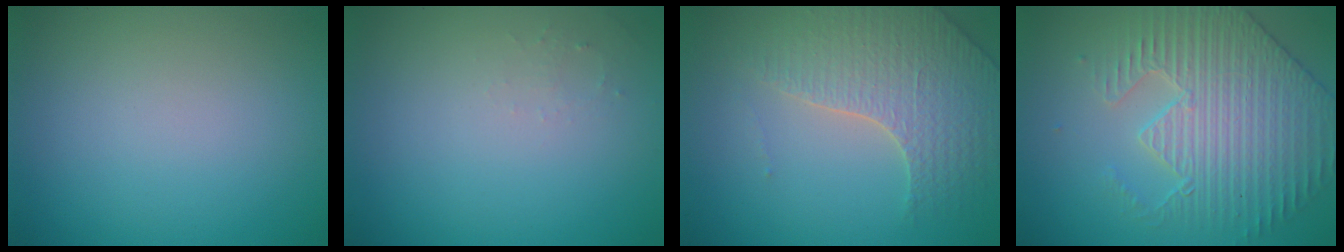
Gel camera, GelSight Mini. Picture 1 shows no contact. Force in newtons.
{"total": 0.8, "press": 0.8, "slide": 0.3}
{"total": 3.8, "press": 3.7, "slide": 0.8}
{"total": 4.4, "press": 4.4, "slide": 0.3}